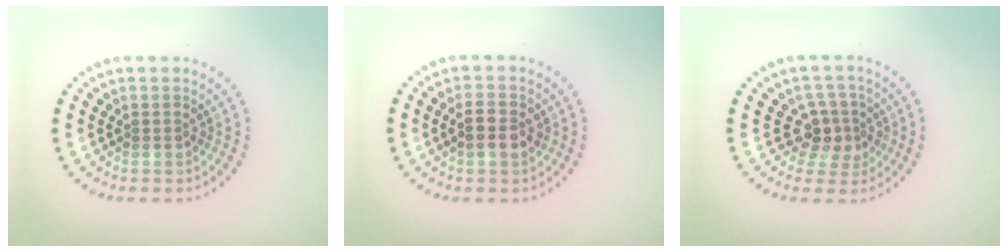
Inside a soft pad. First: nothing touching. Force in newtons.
{"total": 2.6, "press": 2.6, "slide": 0.2}
{"total": 2.9, "press": 2.5, "slide": 1.5}